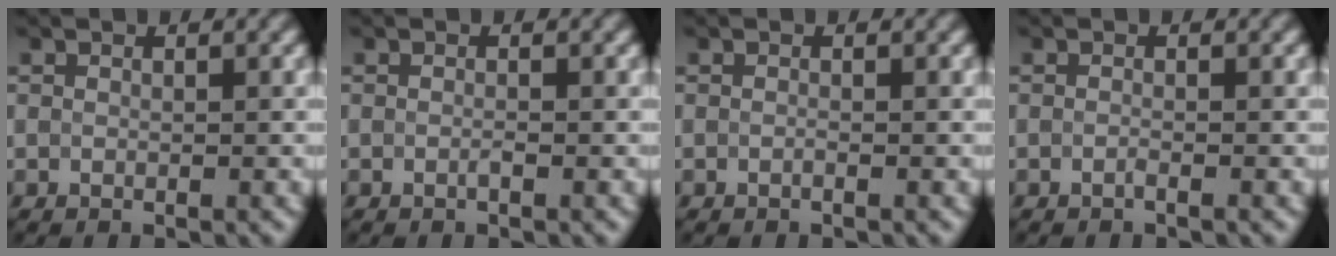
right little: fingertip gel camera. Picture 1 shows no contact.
{"total": 1.0, "force": [-0.8, -0.4, -0.4], "torque": [0.002, -0.003, -0.010]}
{"total": 0.8, "force": [-0.7, -0.3, -0.3], "torque": [0.002, -0.006, -0.013]}
{"total": 1.0, "force": [-1.0, -0.3, -0.3], "torque": [0.004, -0.003, -0.015]}